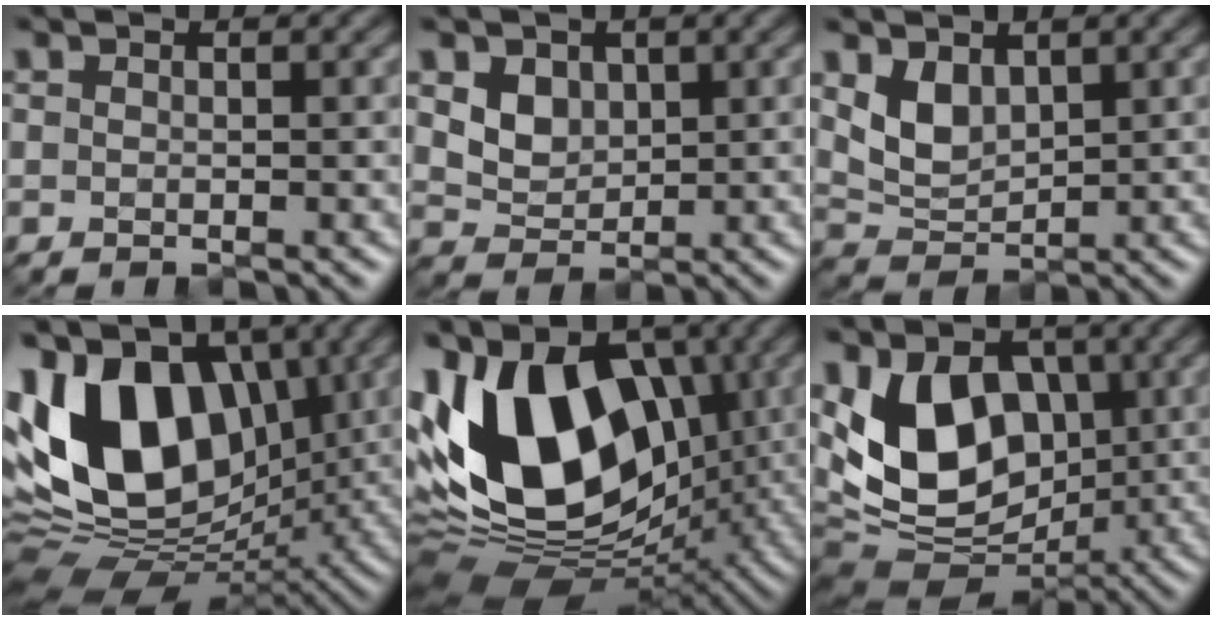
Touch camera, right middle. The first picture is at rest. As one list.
[{"total": 3.1, "force": [0.9, 2.5, 1.6], "torque": [-0.041, -0.017, 0.019]}, {"total": 3.4, "force": [1.3, 2.1, 2.2], "torque": [-0.050, -0.009, 0.029]}, {"total": 16.1, "force": [1.6, 10.8, 11.9], "torque": [-0.234, 0.024, 0.004]}, {"total": 16.9, "force": [0.2, 11.3, 12.6], "torque": [-0.215, 0.015, -0.025]}, {"total": 10.5, "force": [0.4, 7.4, 7.4], "torque": [-0.122, -0.010, -0.009]}]